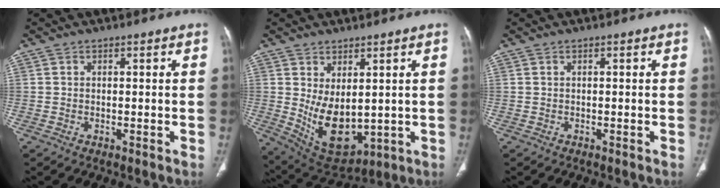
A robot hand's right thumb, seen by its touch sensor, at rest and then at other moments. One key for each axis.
{"total": 11.2, "fx": 0.7, "fy": 6.2, "fz": 9.3, "tx": -0.139, "ty": -0.022, "tz": 0.044}
{"total": 0.0}